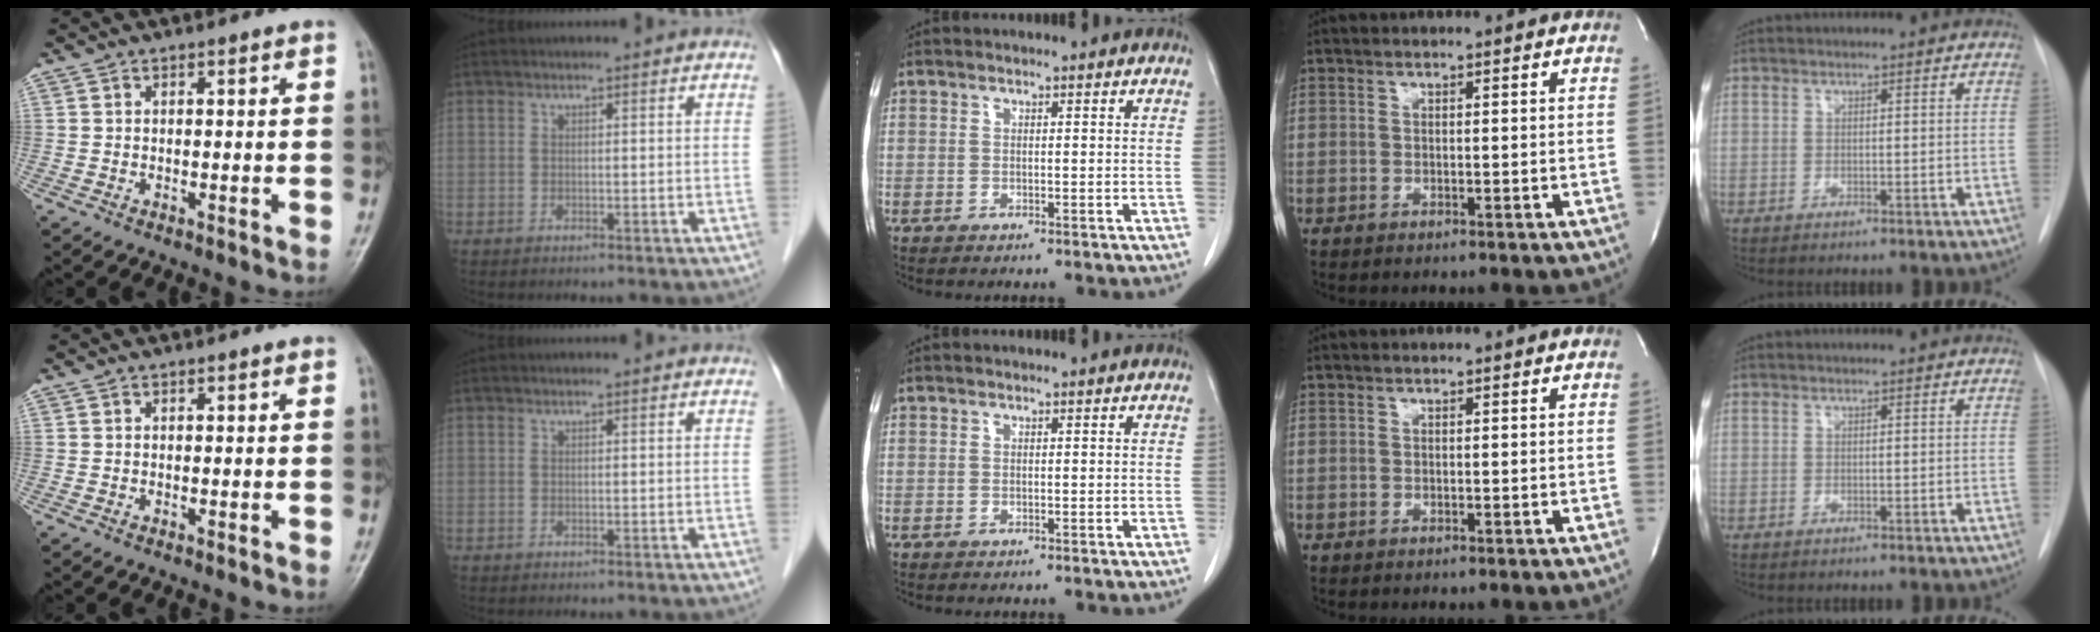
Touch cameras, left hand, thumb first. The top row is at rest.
{}